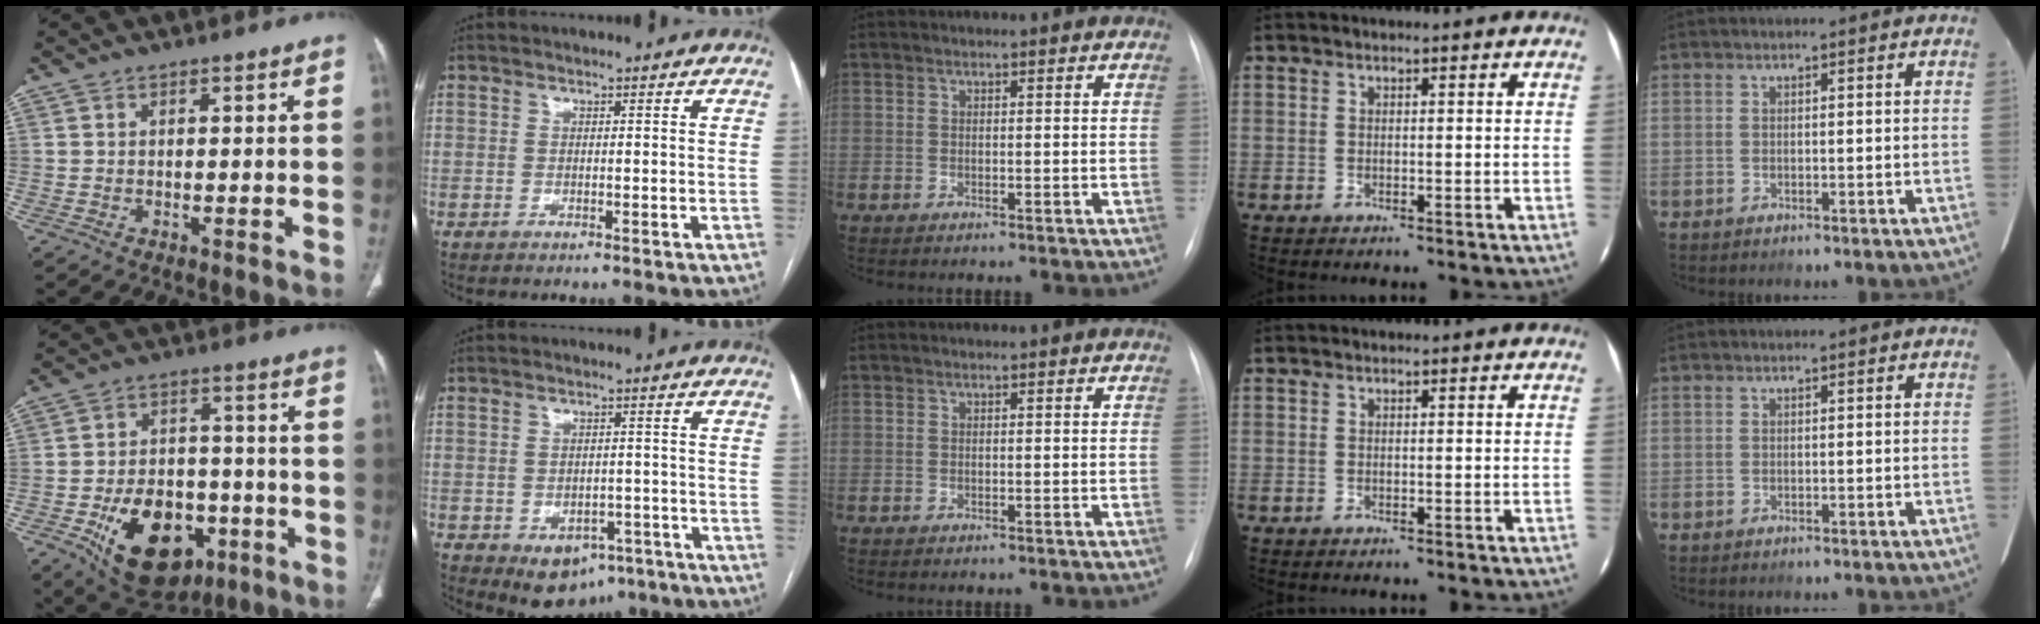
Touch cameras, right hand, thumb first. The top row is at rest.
{"thumb": {"total": 18.7, "force": [-7.7, 12.0, 12.2], "torque": [-0.157, 0.027, -0.104]}, "index": {"total": 7.4, "force": [-4.1, 5.2, 3.4], "torque": [-0.037, 0.010, -0.046]}}